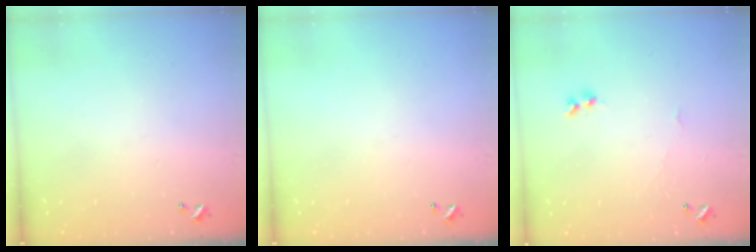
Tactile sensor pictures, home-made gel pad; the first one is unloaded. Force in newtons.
{"total": 0.0}
{"total": 1.9, "press": 1.8, "slide": 0.5}